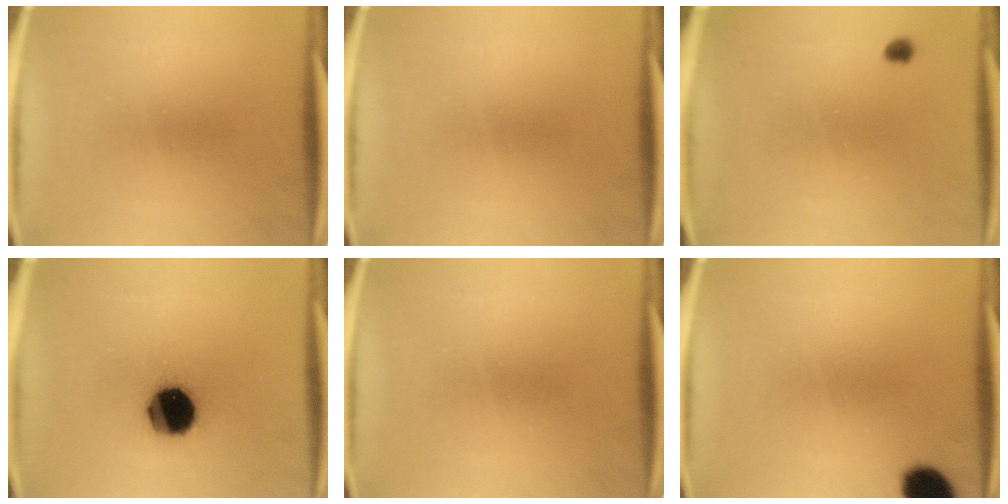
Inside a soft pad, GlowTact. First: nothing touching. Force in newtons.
{"total": 0.0}
{"total": 1.1}
{"total": 15.9}
{"total": 0.0}
{"total": 7.9}